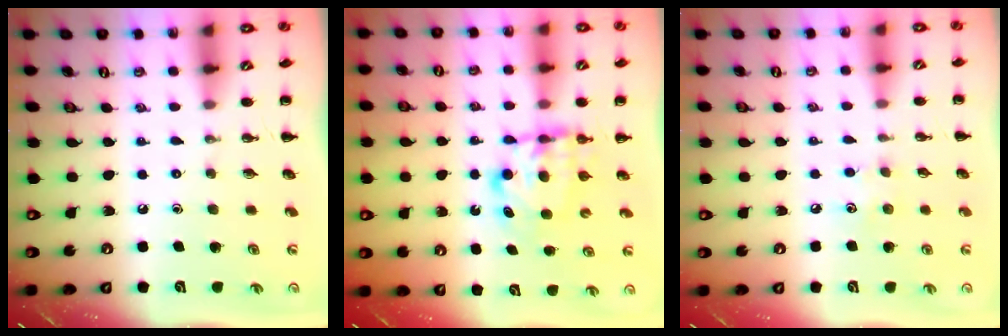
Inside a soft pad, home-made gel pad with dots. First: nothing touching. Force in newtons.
{"total": 6.2, "press": 6.2, "slide": 0.5}
{"total": 4.6, "press": 4.5, "slide": 1.0}